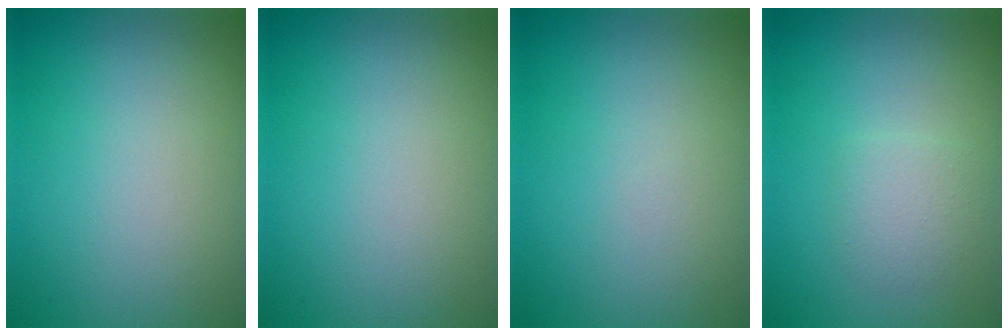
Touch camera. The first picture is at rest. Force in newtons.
{"total": 0.0}
{"total": 0.0}
{"total": 1.9, "press": 1.9, "slide": 0.0}